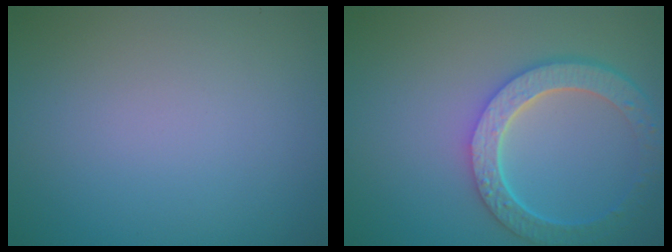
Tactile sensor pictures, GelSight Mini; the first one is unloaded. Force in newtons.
{"total": 6.0, "press": 4.6, "slide": 3.9}